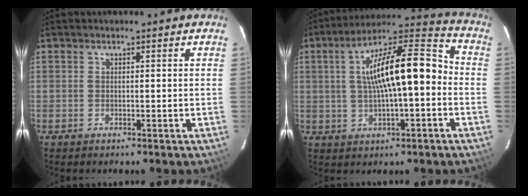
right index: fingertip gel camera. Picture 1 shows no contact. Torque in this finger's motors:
{"motor_torque": [1.23, -0.59, 1.05, 0.21]}